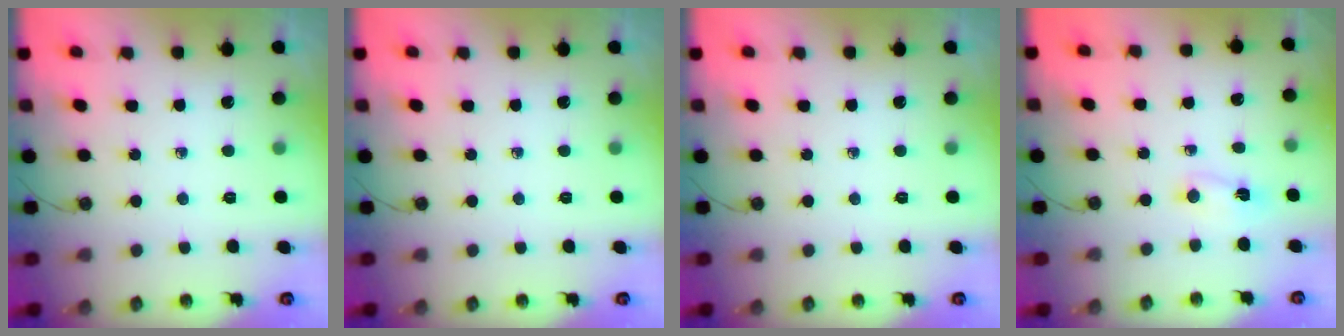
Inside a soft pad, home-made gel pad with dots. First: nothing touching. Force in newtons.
{"total": 0.0}
{"total": 0.0}
{"total": 11.3, "press": 2.7, "slide": 10.9}